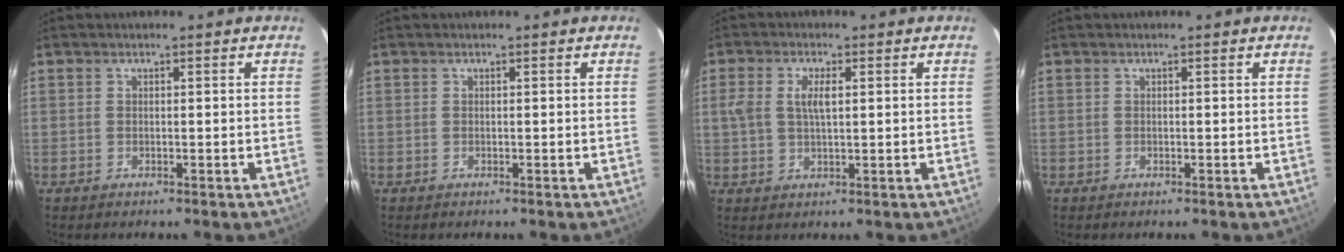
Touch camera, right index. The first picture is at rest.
{"total": 0.0}
{"total": 4.6, "force": [0.9, 2.1, 4.0], "torque": [-0.078, 0.006, 0.018]}
{"total": 0.0}